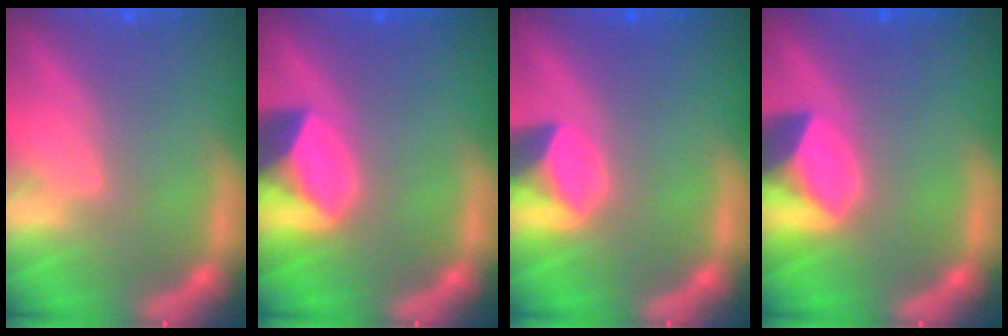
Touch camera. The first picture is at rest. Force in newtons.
{"total": 5.4}
{"total": 3.4}
{"total": 4.9}